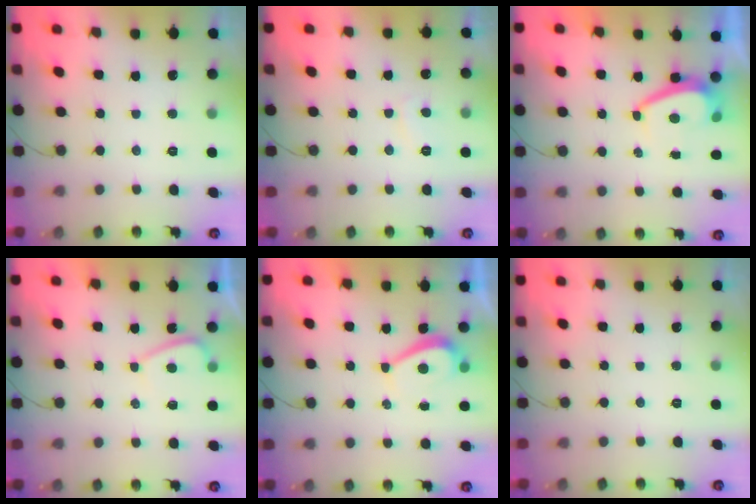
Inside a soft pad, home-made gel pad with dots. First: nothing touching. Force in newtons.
{"total": 2.7, "press": 2.6, "slide": 0.8}
{"total": 2.8, "press": 2.7, "slide": 0.5}
{"total": 1.9, "press": 1.8, "slide": 0.7}
{"total": 2.2, "press": 2.1, "slide": 0.6}
{"total": 0.0}